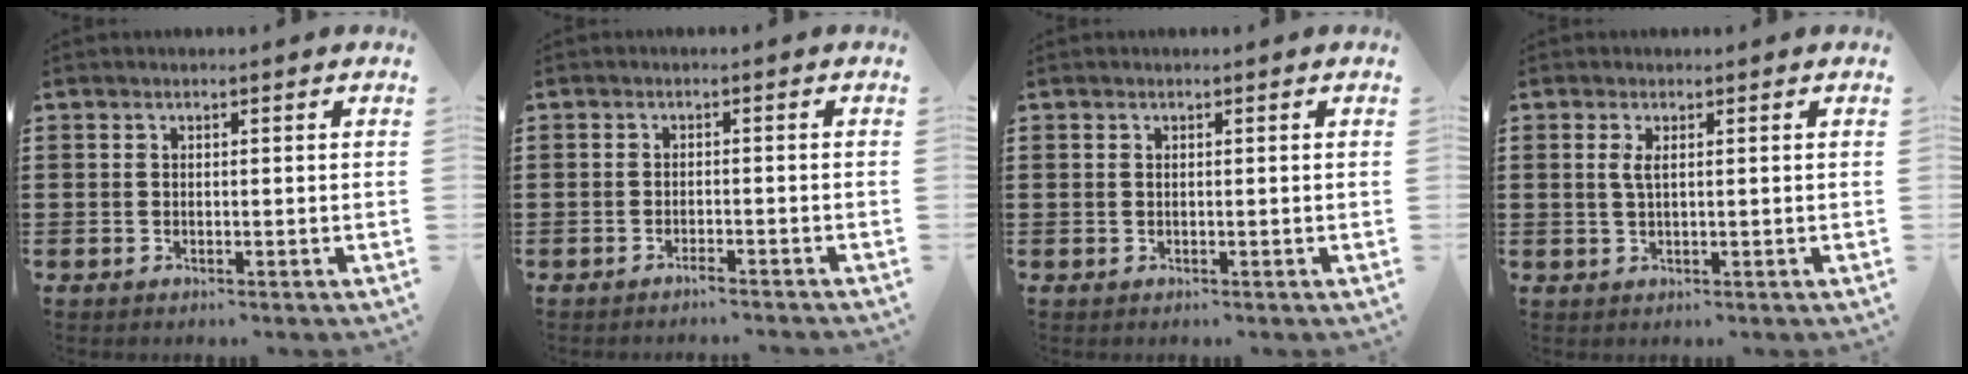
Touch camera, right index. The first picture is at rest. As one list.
[{"total": 1.3, "force": [-1.2, -0.1, 0.5], "torque": [-0.012, -0.004, -0.020]}, {"total": 0.0}, {"total": 1.7, "force": [0.4, 0.4, 1.6], "torque": [-0.033, 0.003, 0.006]}]